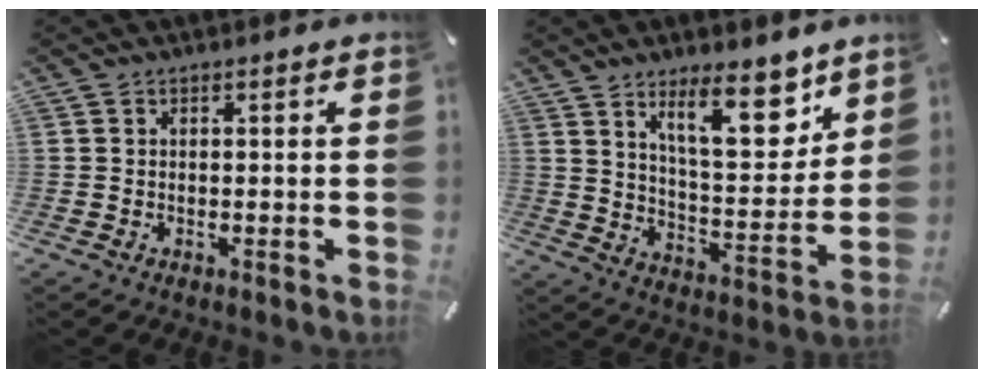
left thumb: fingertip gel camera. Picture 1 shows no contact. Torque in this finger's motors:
{"motor_torque": [2.43, 1.80, 1.29, -1.48, 0.40]}